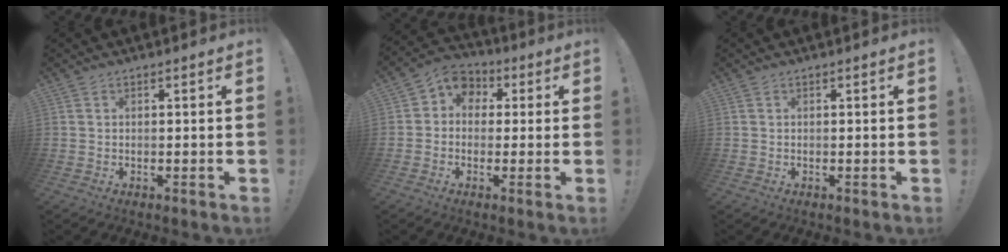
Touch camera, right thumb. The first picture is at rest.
{"total": 6.6, "force": [-0.2, 6.1, 2.5], "torque": [-0.042, 0.012, 0.005]}
{"total": 0.0}